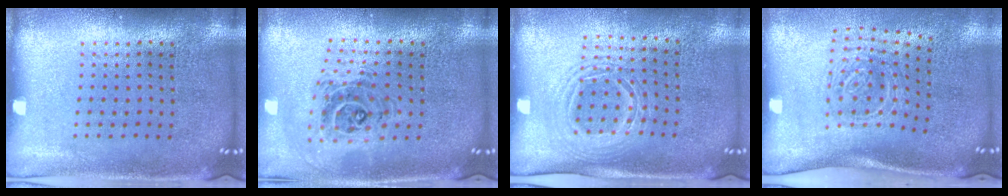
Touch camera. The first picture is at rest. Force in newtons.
{"total": 1.0, "press": 1.0, "slide": 0.3}
{"total": 1.5, "press": 1.3, "slide": 0.9}
{"total": 1.9, "press": 1.3, "slide": 1.4}